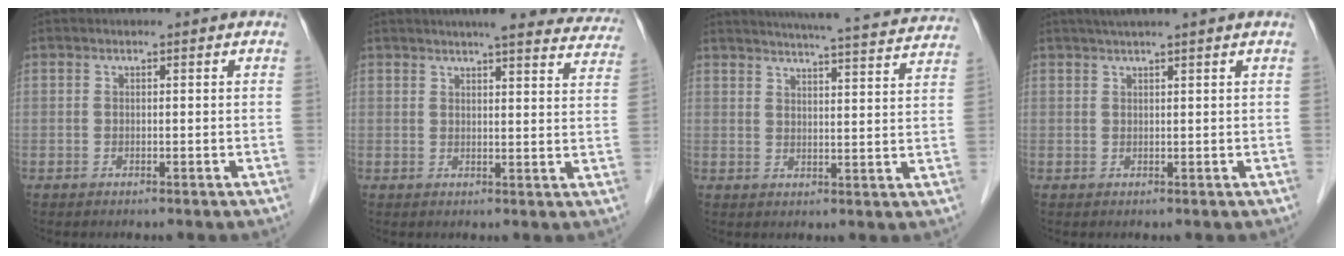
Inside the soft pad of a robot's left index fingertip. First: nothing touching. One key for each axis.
{"total": 19.2, "fx": 17.7, "fy": 2.8, "fz": 6.9, "tx": -0.076, "ty": -0.023, "tz": 0.194}
{"total": 20.1, "fx": 19.0, "fy": 0.8, "fz": 6.5, "tx": -0.096, "ty": -0.023, "tz": 0.227}
{"total": 4.1, "fx": 3.3, "fy": -0.8, "fz": 2.4, "tx": -0.031, "ty": 0.024, "tz": 0.055}